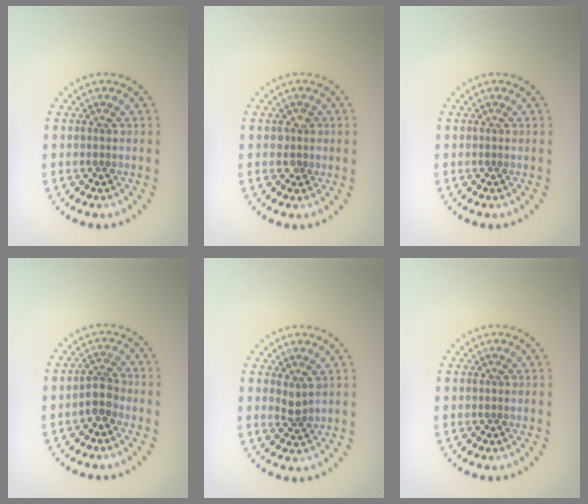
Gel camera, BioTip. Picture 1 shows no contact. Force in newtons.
{"total": 1.1, "press": 1.0, "slide": 0.4}
{"total": 0.0}
{"total": 2.1, "press": 1.8, "slide": 1.2}
{"total": 1.3, "press": 1.0, "slide": 0.7}
{"total": 0.0}